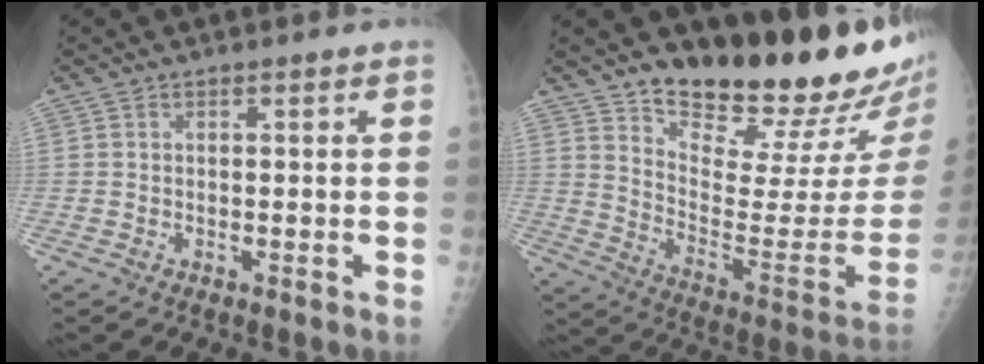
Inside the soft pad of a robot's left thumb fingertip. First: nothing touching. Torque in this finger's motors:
{"motor_torque": [0.62, 0.37, 0.77, -2.00, 0.06]}